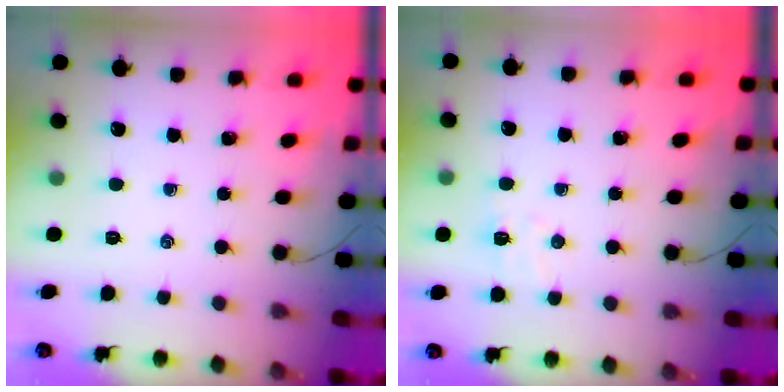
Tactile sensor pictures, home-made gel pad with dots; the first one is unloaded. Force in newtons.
{"total": 4.6, "press": 4.5, "slide": 0.9}